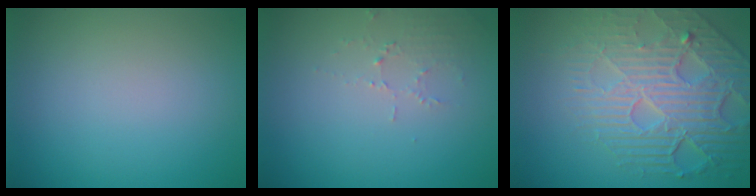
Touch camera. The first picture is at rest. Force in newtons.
{"total": 1.5, "press": 1.5, "slide": 0.2}
{"total": 7.2, "press": 5.5, "slide": 4.6}